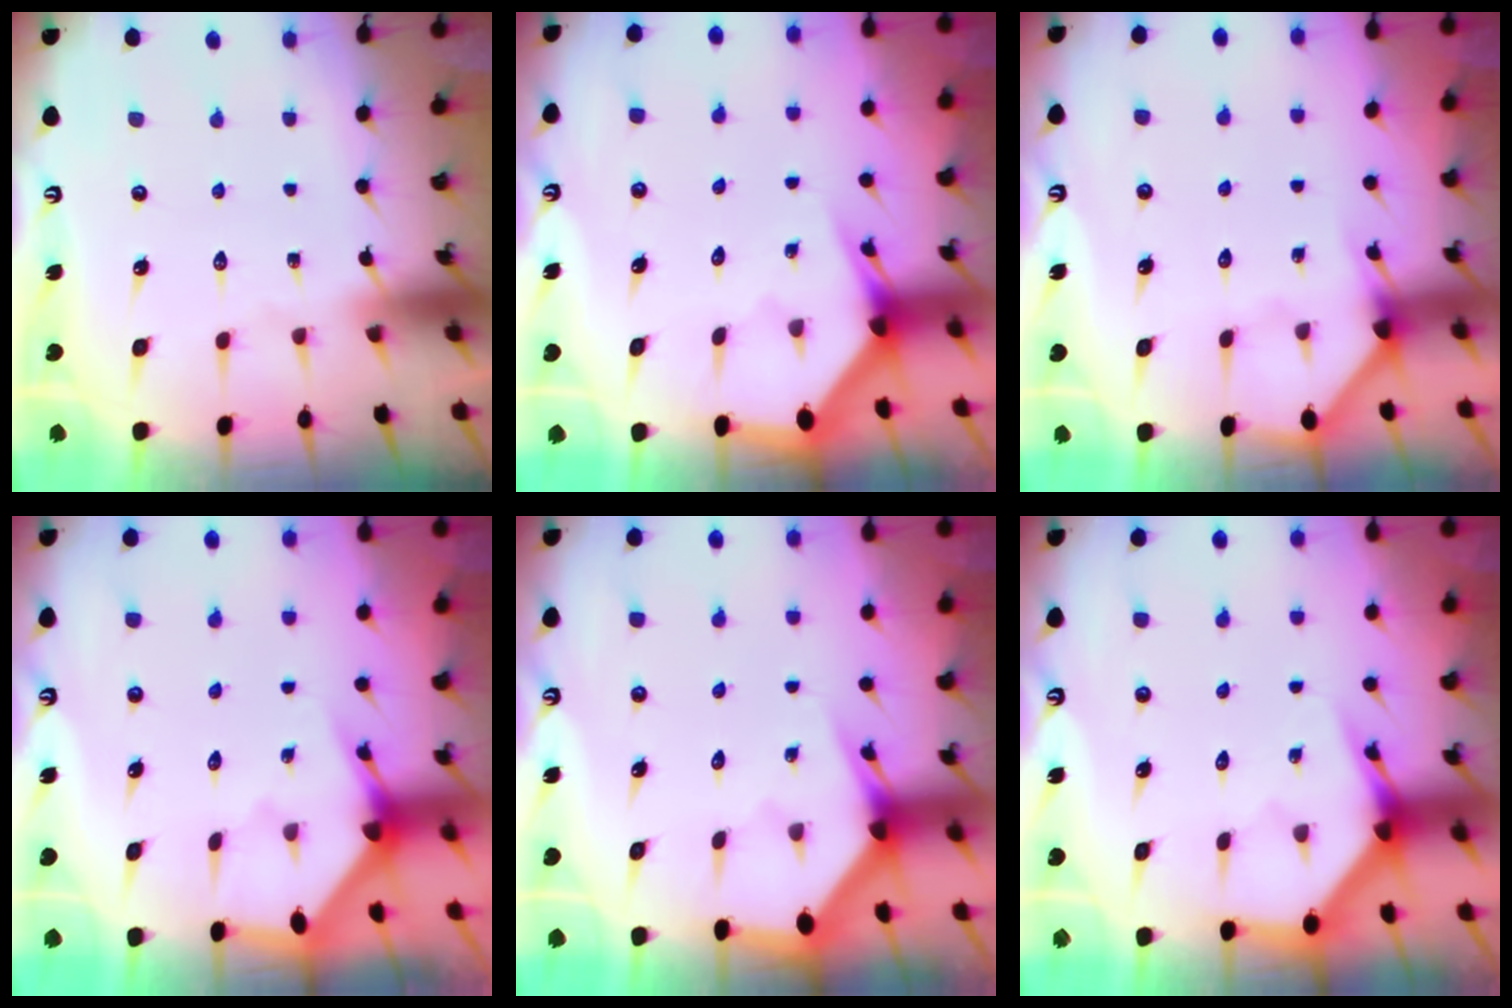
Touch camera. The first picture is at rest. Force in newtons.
{"total": 2.9, "press": 2.9, "slide": 0.0}
{"total": 2.9, "press": 2.9, "slide": 0.2}
{"total": 2.9, "press": 2.9, "slide": 0.2}
{"total": 2.9, "press": 2.9, "slide": 0.0}
{"total": 4.0, "press": 4.0, "slide": 0.2}